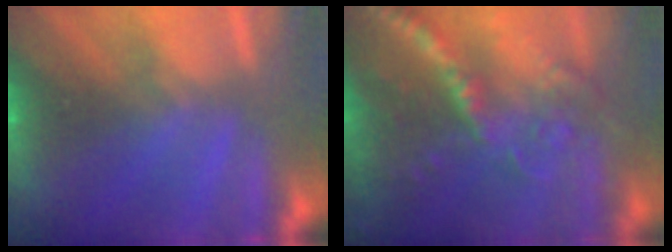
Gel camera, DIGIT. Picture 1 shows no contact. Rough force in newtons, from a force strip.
{"total": 5.6}